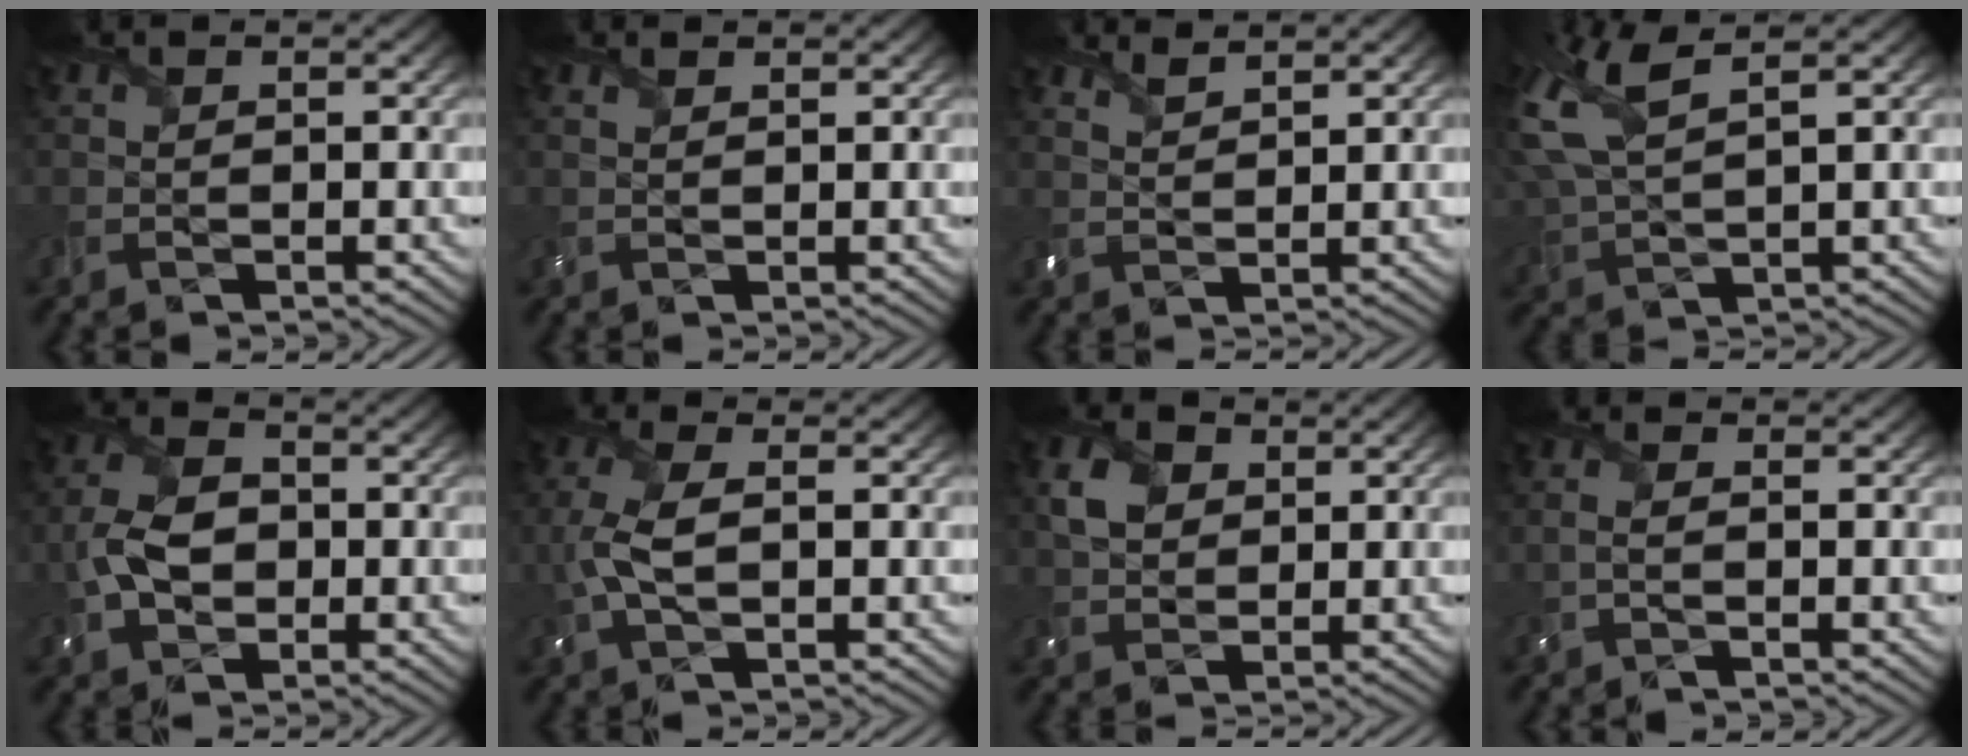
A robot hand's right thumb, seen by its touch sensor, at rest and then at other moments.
{"total": 0.8, "force": [0.8, 0.3, 0.3], "torque": [-0.012, 0.000, 0.015]}
{"total": 2.4, "force": [2.2, 0.4, 1.0], "torque": [-0.024, -0.001, 0.049]}
{"total": 9.0, "force": [4.3, 3.3, 7.1], "torque": [-0.203, 0.014, 0.088]}
{"total": 6.6, "force": [-1.1, 4.7, 4.6], "torque": [-0.114, 0.002, -0.027]}
{"total": 5.4, "force": [-0.2, 2.5, 4.7], "torque": [-0.135, 0.002, -0.008]}
{"total": 4.6, "force": [1.7, 3.4, 2.6], "torque": [-0.067, 0.006, 0.032]}
{"total": 1.2, "force": [-0.5, 0.3, 1.1], "torque": [-0.027, 0.001, -0.017]}